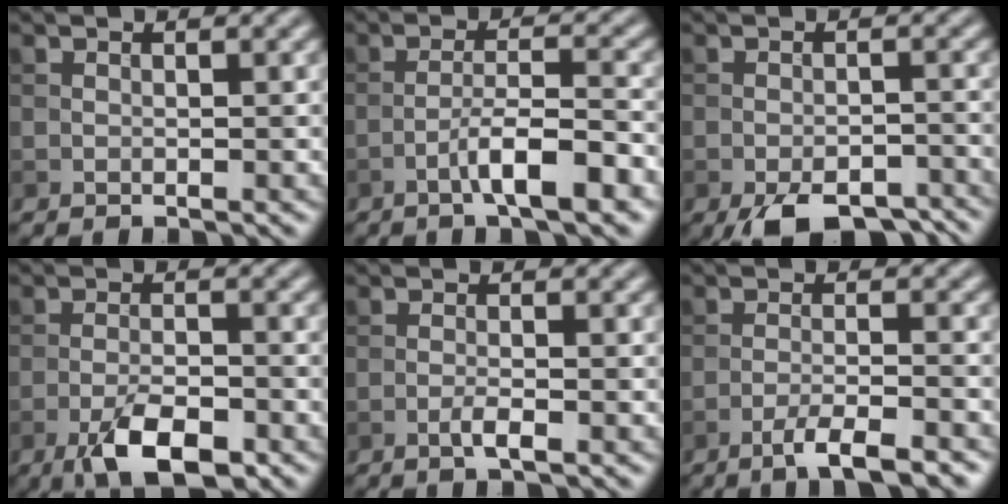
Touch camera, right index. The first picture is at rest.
{"total": 5.2, "force": [-2.7, 0.8, 4.3], "torque": [-0.072, 0.011, -0.049]}
{"total": 6.9, "force": [-5.0, 2.5, 4.0], "torque": [-0.052, -0.013, -0.071]}
{"total": 5.8, "force": [-3.3, 2.0, 4.3], "torque": [-0.078, -0.003, -0.060]}
{"total": 1.6, "force": [-0.8, 0.3, 1.4], "torque": [-0.025, 0.002, -0.017]}
{"total": 4.1, "force": [-2.8, 0.7, 2.9], "torque": [-0.045, 0.004, -0.053]}